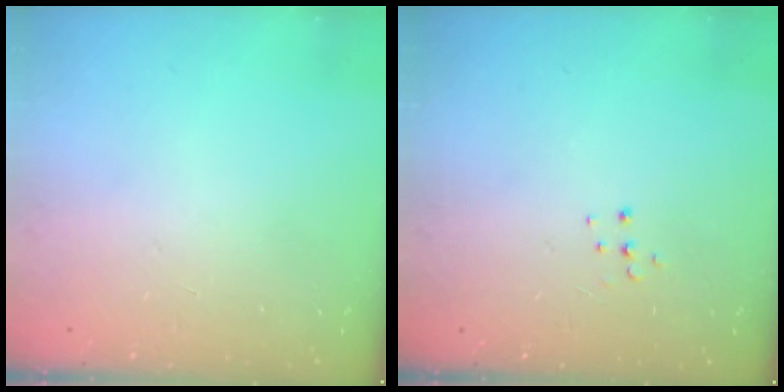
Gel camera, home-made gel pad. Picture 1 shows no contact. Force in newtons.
{"total": 4.7, "press": 4.7, "slide": 0.4}